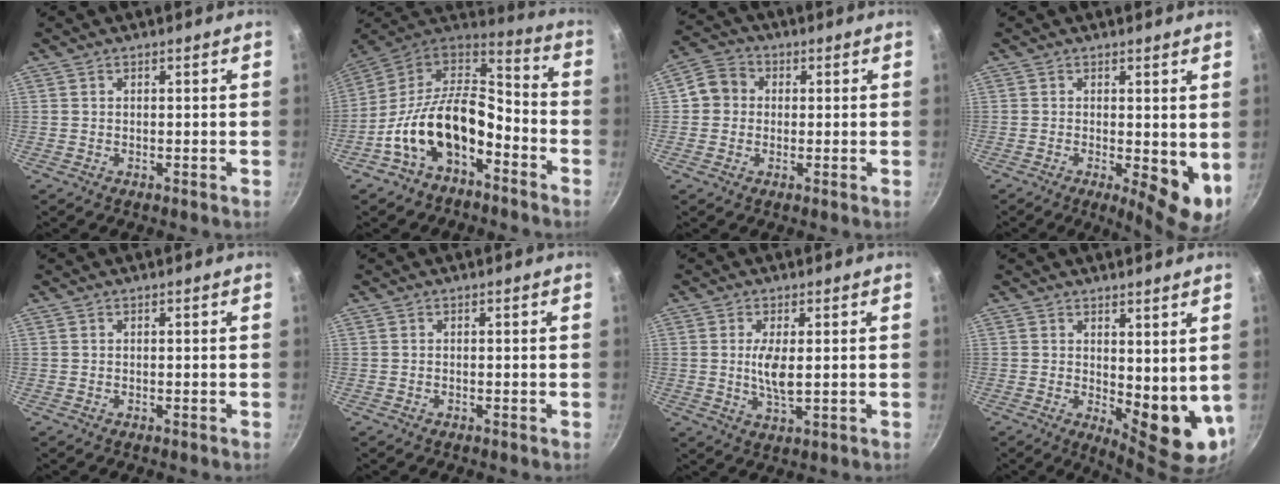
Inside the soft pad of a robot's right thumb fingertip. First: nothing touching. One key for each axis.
{"total": 16.8, "fx": -6.4, "fy": 9.5, "fz": 12.3, "tx": -0.207, "ty": 0.064, "tz": -0.125}
{"total": 4.6, "fx": 0.1, "fy": 4.4, "fz": 1.5, "tx": 0.003, "ty": 0.007, "tz": -0.016}
{"total": 6.5, "fx": -0.6, "fy": 1.6, "fz": 6.3, "tx": -0.075, "ty": -0.015, "tz": -0.001}
{"total": 0.0}
{"total": 0.0}
{"total": 5.2, "fx": 0.5, "fy": 1.7, "fz": 4.9, "tx": -0.100, "ty": -0.007, "tz": 0.012}
{"total": 9.0, "fx": 2.2, "fy": 3.7, "fz": 8.0, "tx": -0.083, "ty": -0.036, "tz": 0.043}